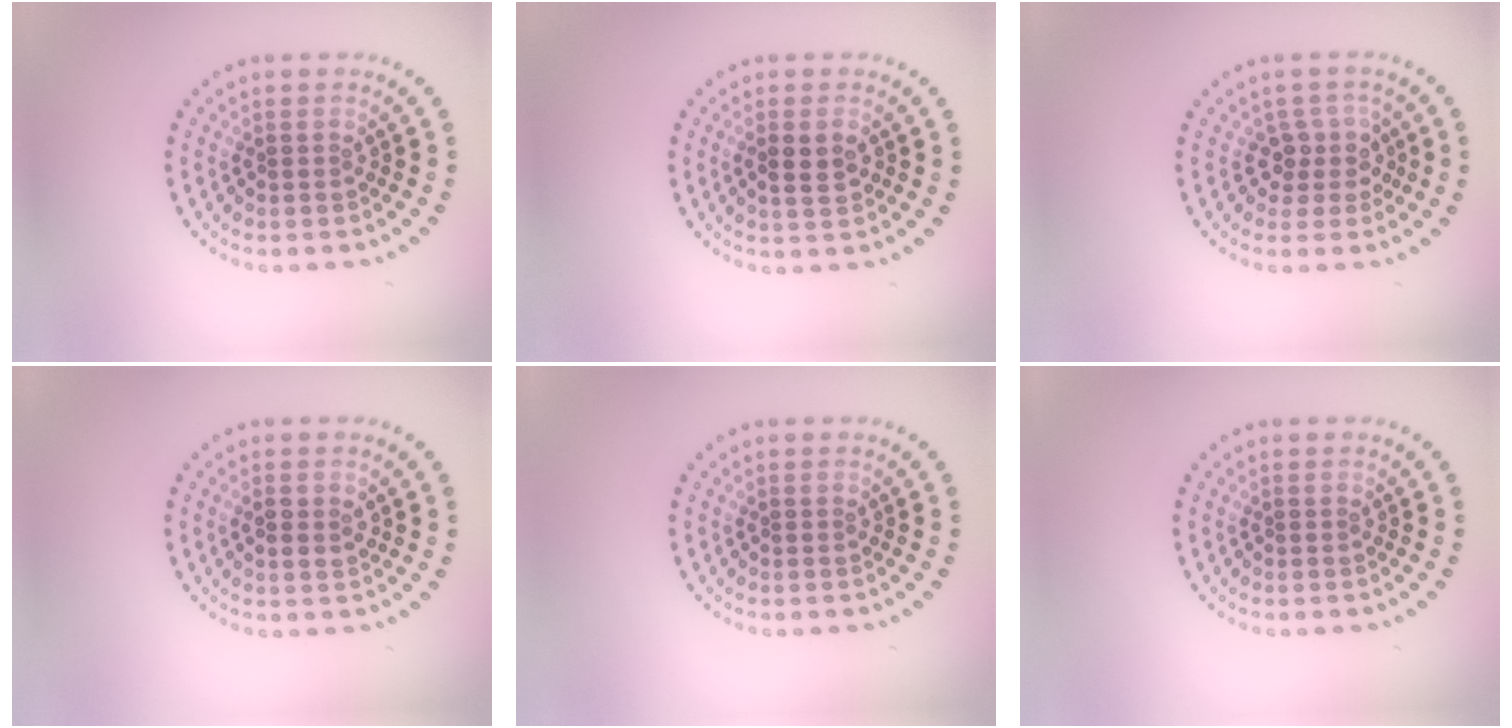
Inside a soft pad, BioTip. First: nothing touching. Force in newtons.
{"total": 2.4, "press": 2.4, "slide": 0.3}
{"total": 2.2, "press": 1.9, "slide": 1.2}
{"total": 1.5, "press": 1.4, "slide": 0.4}
{"total": 0.0}
{"total": 0.0}